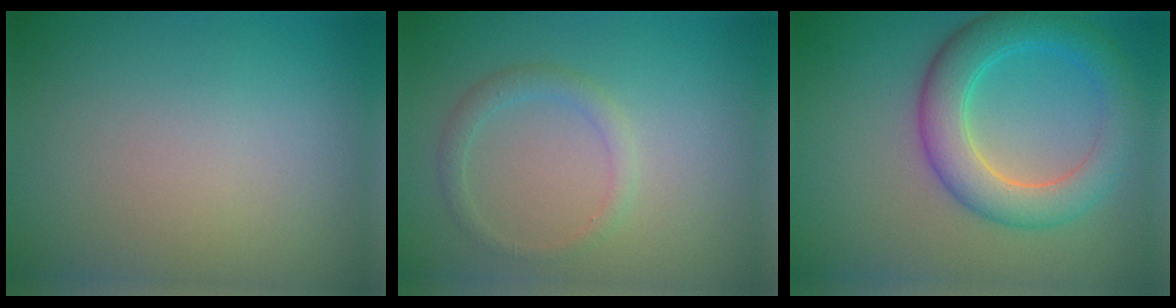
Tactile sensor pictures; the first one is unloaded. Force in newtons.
{"total": 1.5, "press": 1.5, "slide": 0.1}
{"total": 5.7, "press": 5.7, "slide": 0.1}